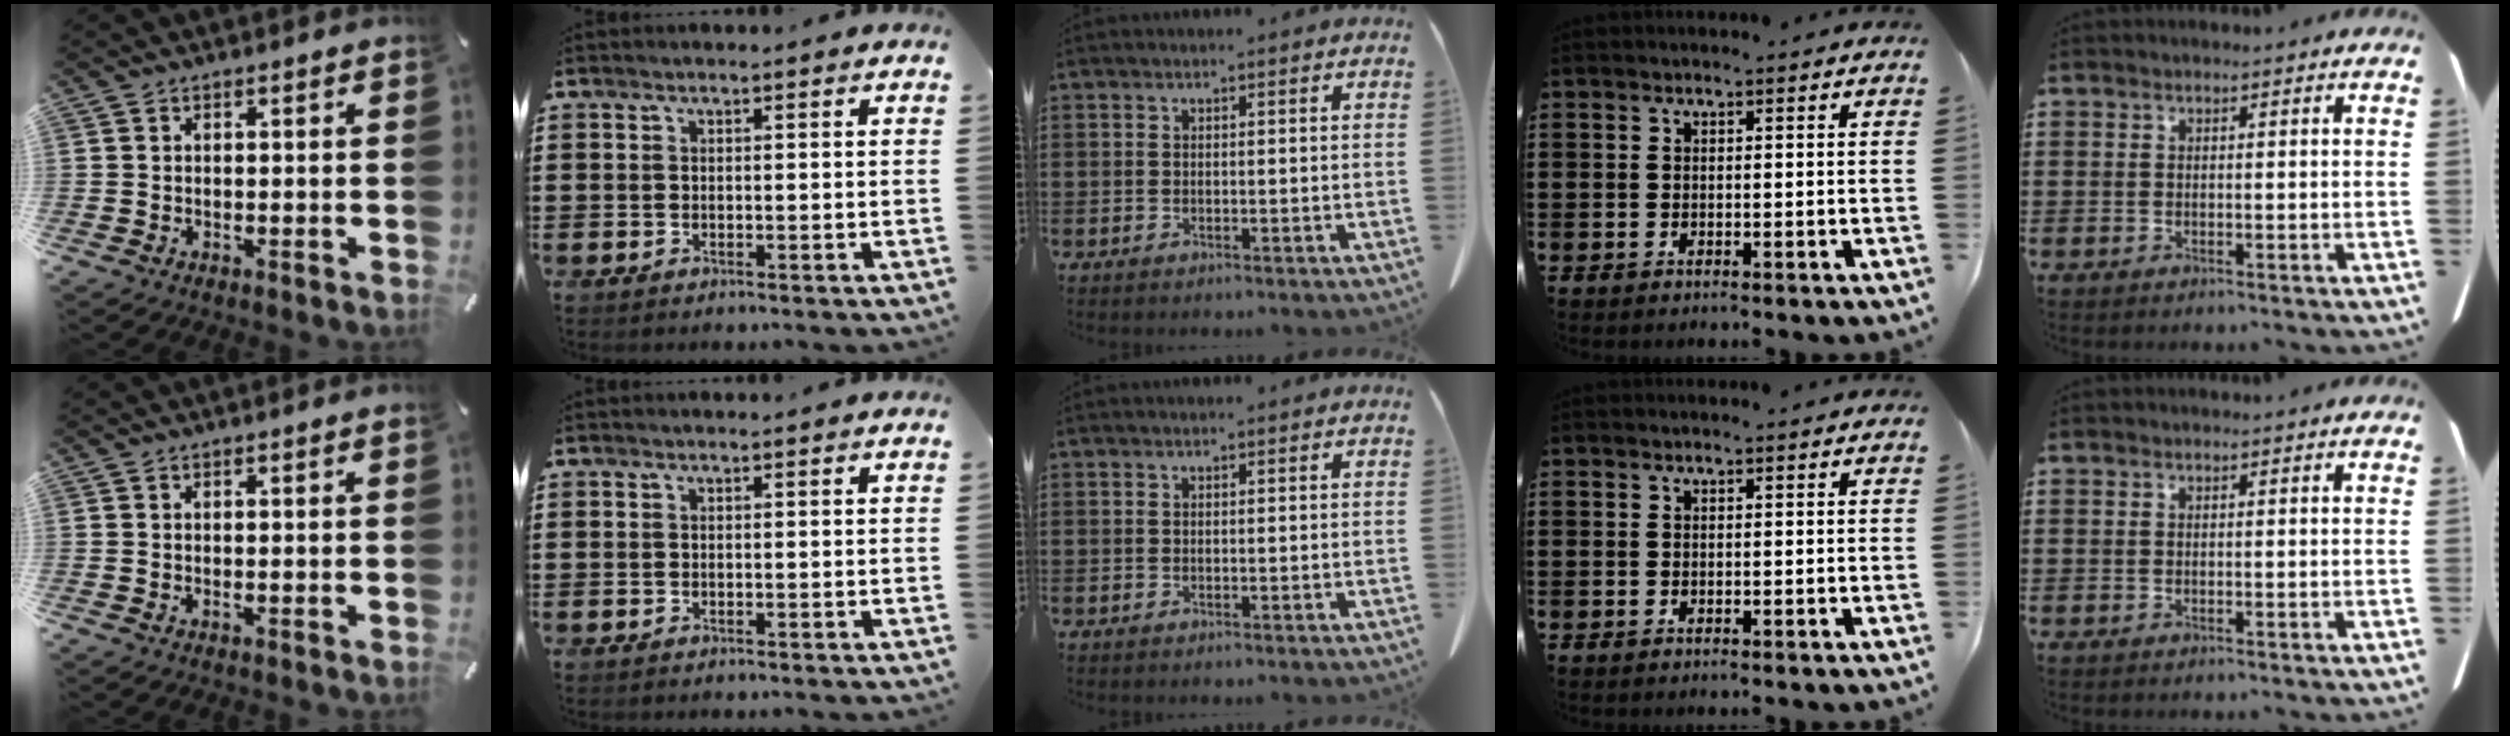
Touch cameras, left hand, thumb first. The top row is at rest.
{}